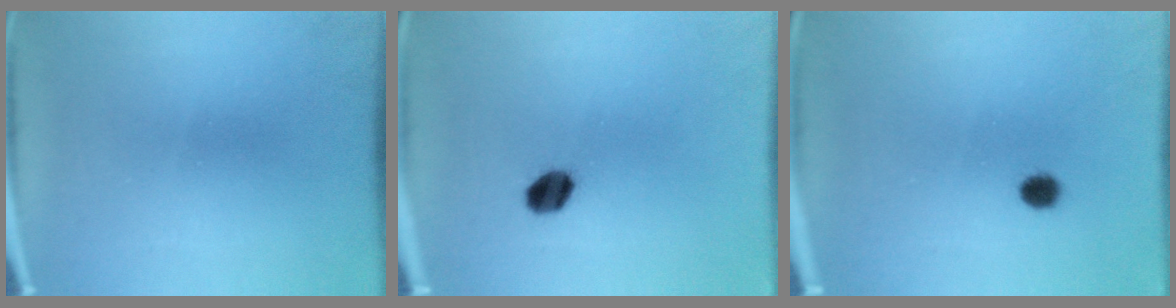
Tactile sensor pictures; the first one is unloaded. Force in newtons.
{"total": 4.9}
{"total": 2.6}